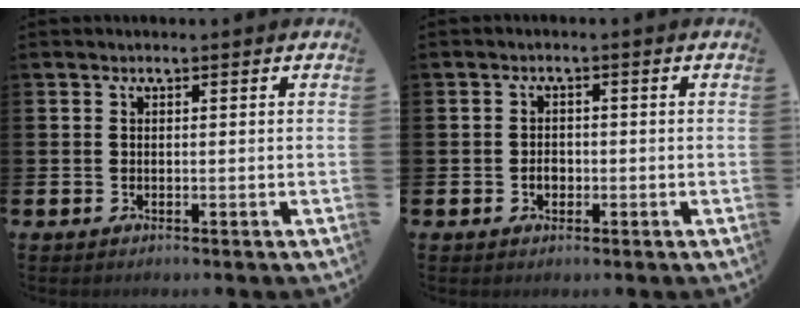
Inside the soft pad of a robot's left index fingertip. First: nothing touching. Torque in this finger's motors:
{"motor_torque": [0.01, 0.02, 0.03, 0.03]}